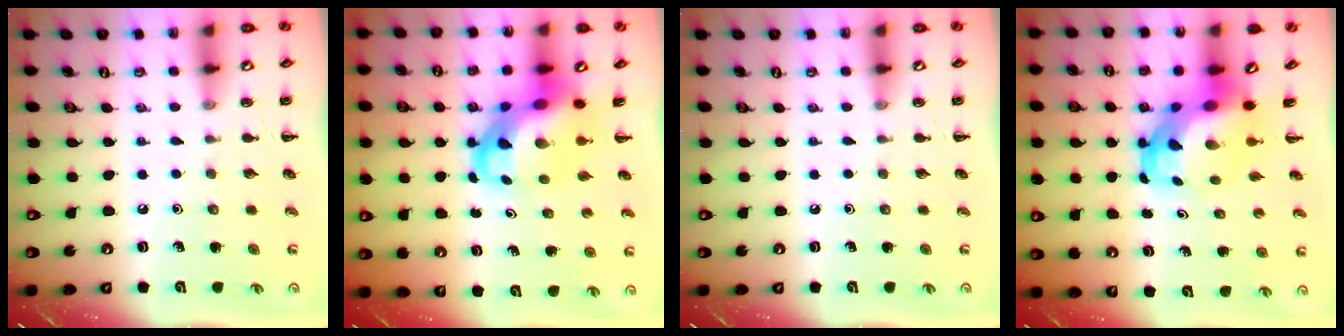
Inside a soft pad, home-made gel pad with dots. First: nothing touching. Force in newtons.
{"total": 8.9, "press": 8.5, "slide": 2.3}
{"total": 0.0}
{"total": 6.8, "press": 6.5, "slide": 1.9}